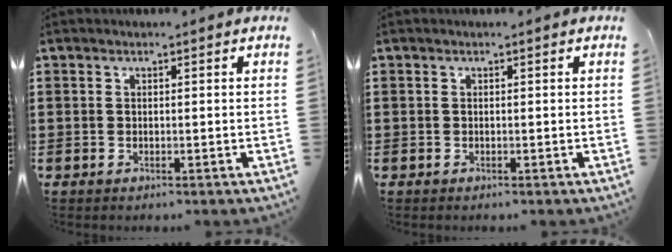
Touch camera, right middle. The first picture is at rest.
{"total": 0.0}